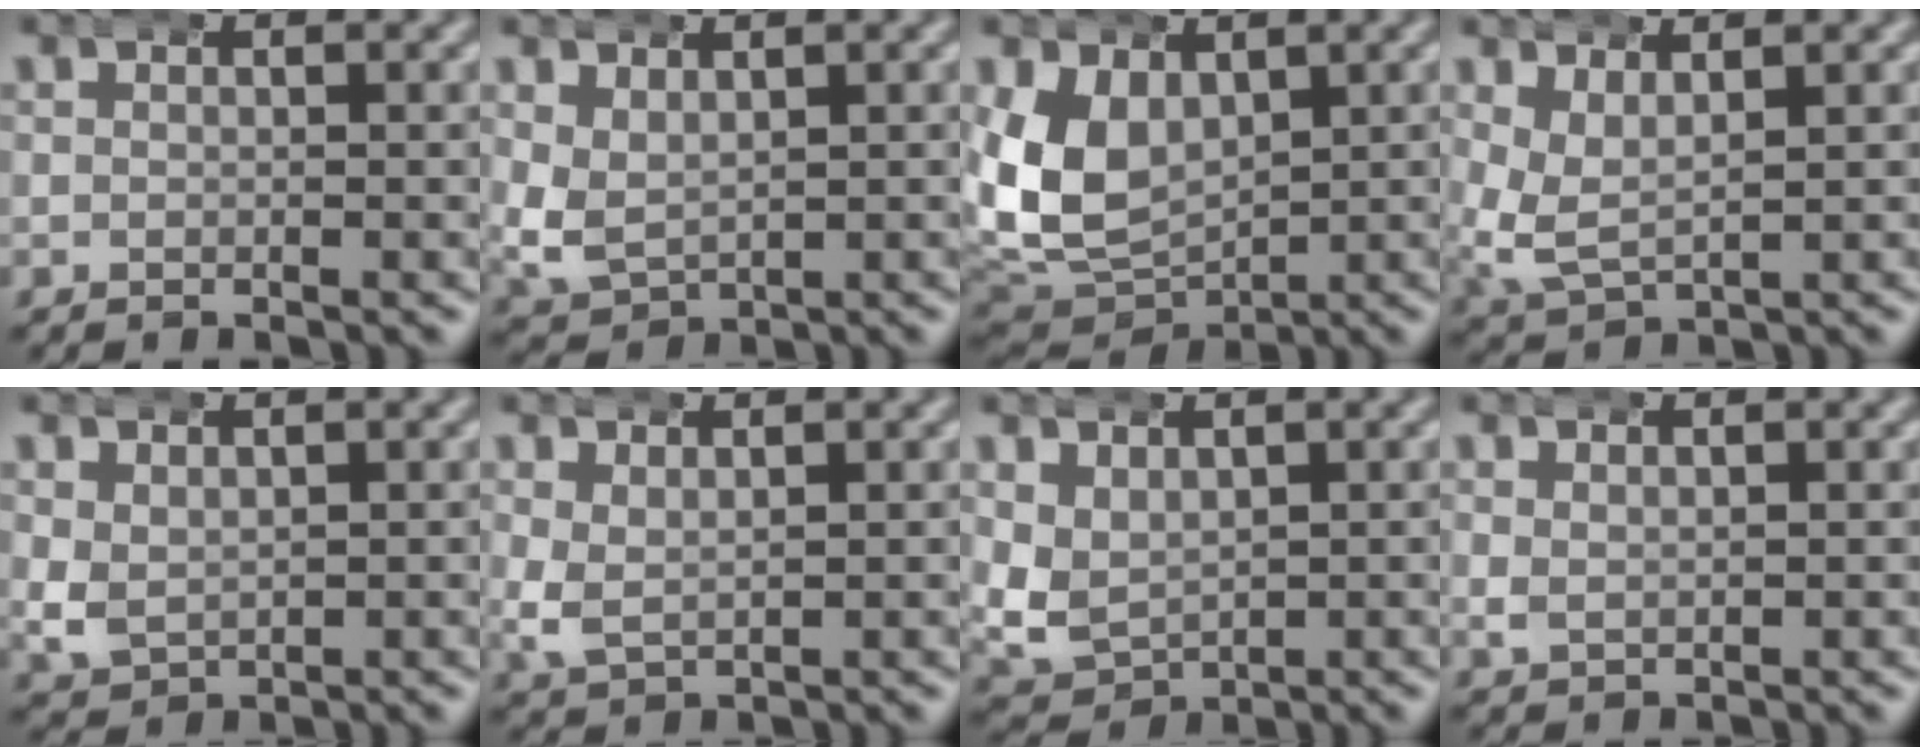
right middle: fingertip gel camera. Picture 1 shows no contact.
{"total": 3.3, "force": [1.0, 2.6, 1.7], "torque": [-0.064, -0.027, 0.035]}
{"total": 9.4, "force": [1.2, 7.7, 5.3], "torque": [-0.142, -0.025, 0.033]}
{"total": 3.9, "force": [1.4, 2.8, 2.4], "torque": [-0.083, -0.023, 0.038]}
{"total": 2.2, "force": [0.8, 1.8, 1.1], "torque": [-0.046, -0.019, 0.031]}
{"total": 1.8, "force": [0.8, 1.2, 1.1], "torque": [-0.040, -0.015, 0.029]}
{"total": 5.0, "force": [0.8, 4.3, 2.5], "torque": [-0.089, -0.034, 0.030]}
{"total": 0.8, "force": [0.7, 0.3, 0.3], "torque": [-0.014, -0.008, 0.022]}